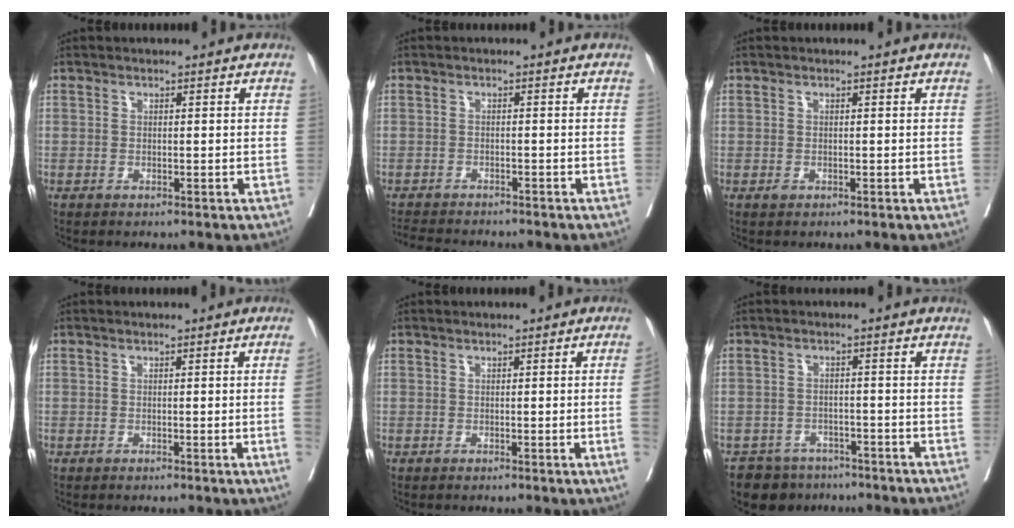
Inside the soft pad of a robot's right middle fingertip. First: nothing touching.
{"total": 7.0, "force": [-6.6, 0.7, 2.1], "torque": [-0.027, -0.009, -0.102]}
{"total": 0.5, "force": [-0.3, 0.4, 0.3], "torque": [-0.003, 0.001, -0.003]}
{"total": 1.8, "force": [-0.3, -0.4, 1.7], "torque": [-0.020, -0.002, -0.004]}
{"total": 2.4, "force": [-0.3, -0.8, 2.3], "torque": [-0.025, -0.003, -0.001]}
{"total": 6.5, "force": [-5.4, 3.5, 0.2], "torque": [0.007, 0.007, -0.081]}